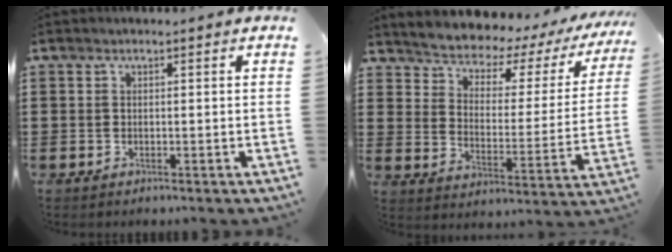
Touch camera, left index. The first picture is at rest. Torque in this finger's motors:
{"motor_torque": [1.99, 0.15, 1.05, 0.07]}